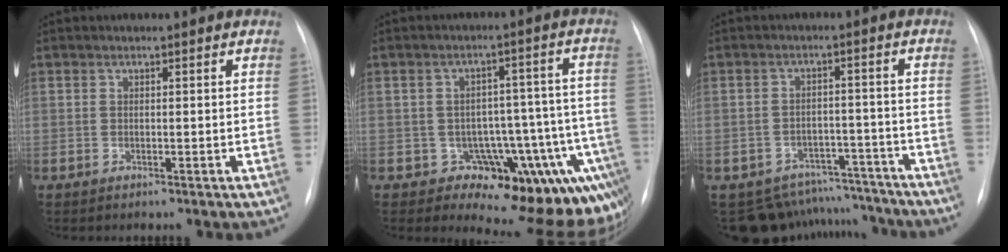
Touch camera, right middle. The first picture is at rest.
{"total": 14.2, "force": [-8.8, 7.9, 7.9], "torque": [-0.045, 0.056, -0.103]}
{"total": 12.3, "force": [-11.1, 5.1, 0.7], "torque": [-0.007, 0.037, -0.137]}